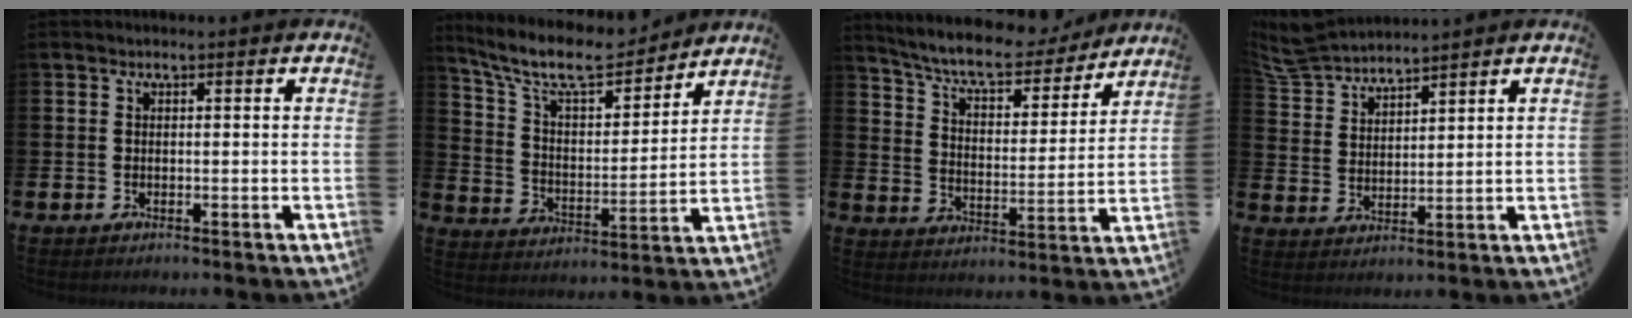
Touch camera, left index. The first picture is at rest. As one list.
[{"total": 10.4, "force": [9.2, 2.6, 4.0], "torque": [-0.108, -0.058, 0.159]}, {"total": 8.4, "force": [7.6, 1.6, 3.1], "torque": [-0.089, -0.047, 0.130]}, {"total": 5.9, "force": [5.8, 0.8, 0.7], "torque": [-0.043, -0.027, 0.107]}]